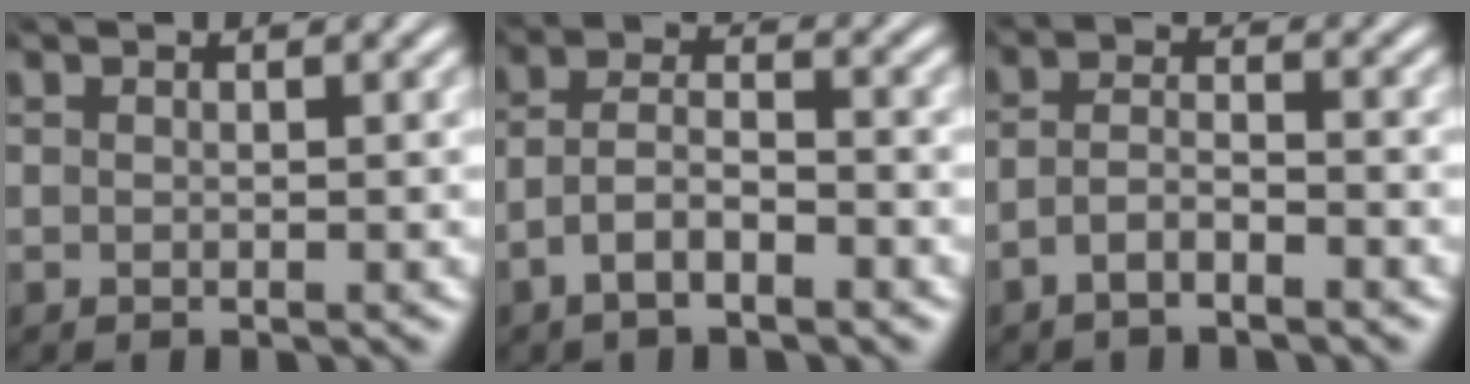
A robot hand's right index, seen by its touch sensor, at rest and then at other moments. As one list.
[{"total": 4.0, "force": [-2.0, 2.4, 2.6], "torque": [-0.052, -0.011, -0.035]}, {"total": 2.9, "force": [-2.1, 1.2, 1.6], "torque": [-0.033, -0.010, -0.037]}]